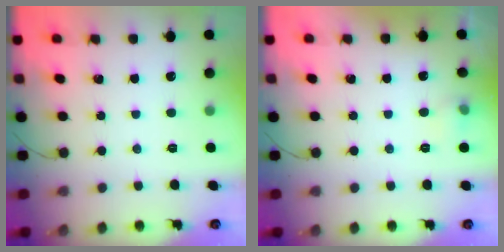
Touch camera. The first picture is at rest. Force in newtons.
{"total": 5.5, "press": 5.2, "slide": 1.6}